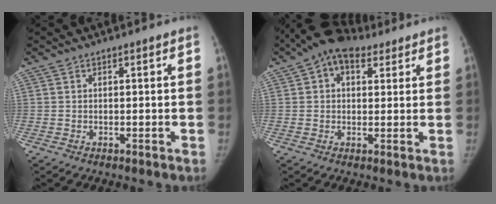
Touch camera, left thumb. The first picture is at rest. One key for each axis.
{"total": 8.1, "fx": 4.9, "fy": 5.0, "fz": 4.0, "tx": -0.041, "ty": 0.000, "tz": 0.078}